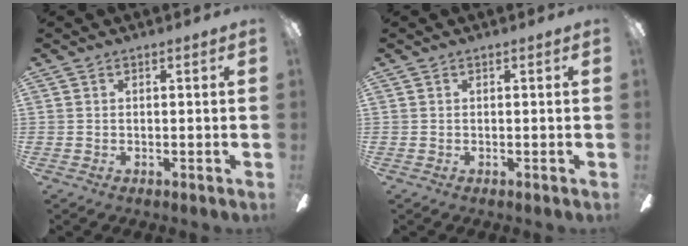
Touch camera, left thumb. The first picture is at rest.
{"total": 0.0}